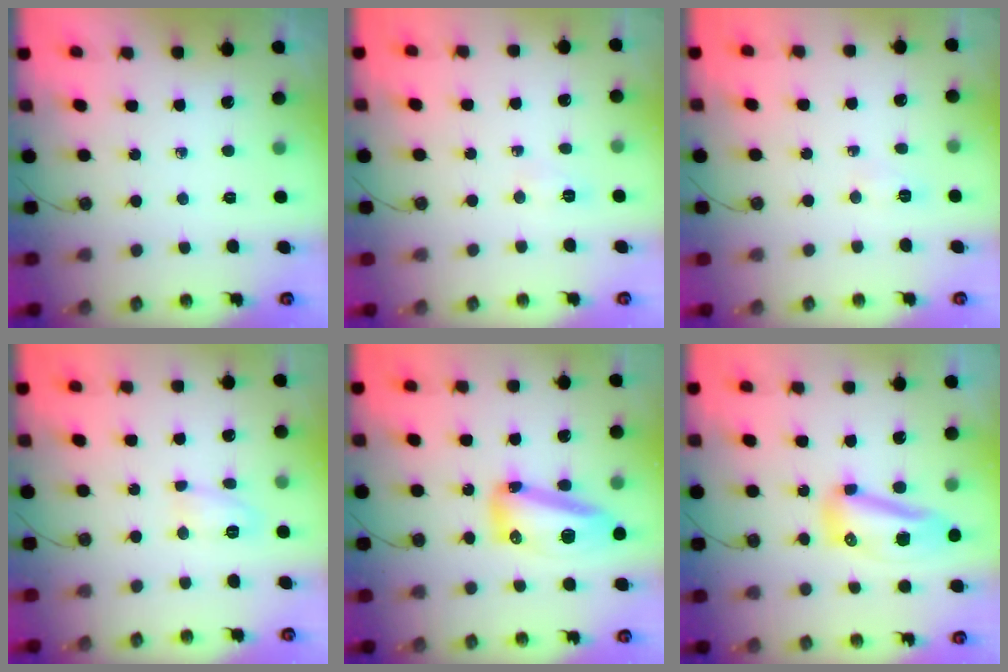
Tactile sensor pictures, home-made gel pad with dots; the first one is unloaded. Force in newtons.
{"total": 2.8, "press": 2.5, "slide": 1.2}
{"total": 2.8, "press": 2.5, "slide": 1.2}
{"total": 5.7, "press": 5.6, "slide": 0.7}
{"total": 13.6, "press": 13.6, "slide": 1.3}
{"total": 20.4, "press": 15.1, "slide": 13.7}